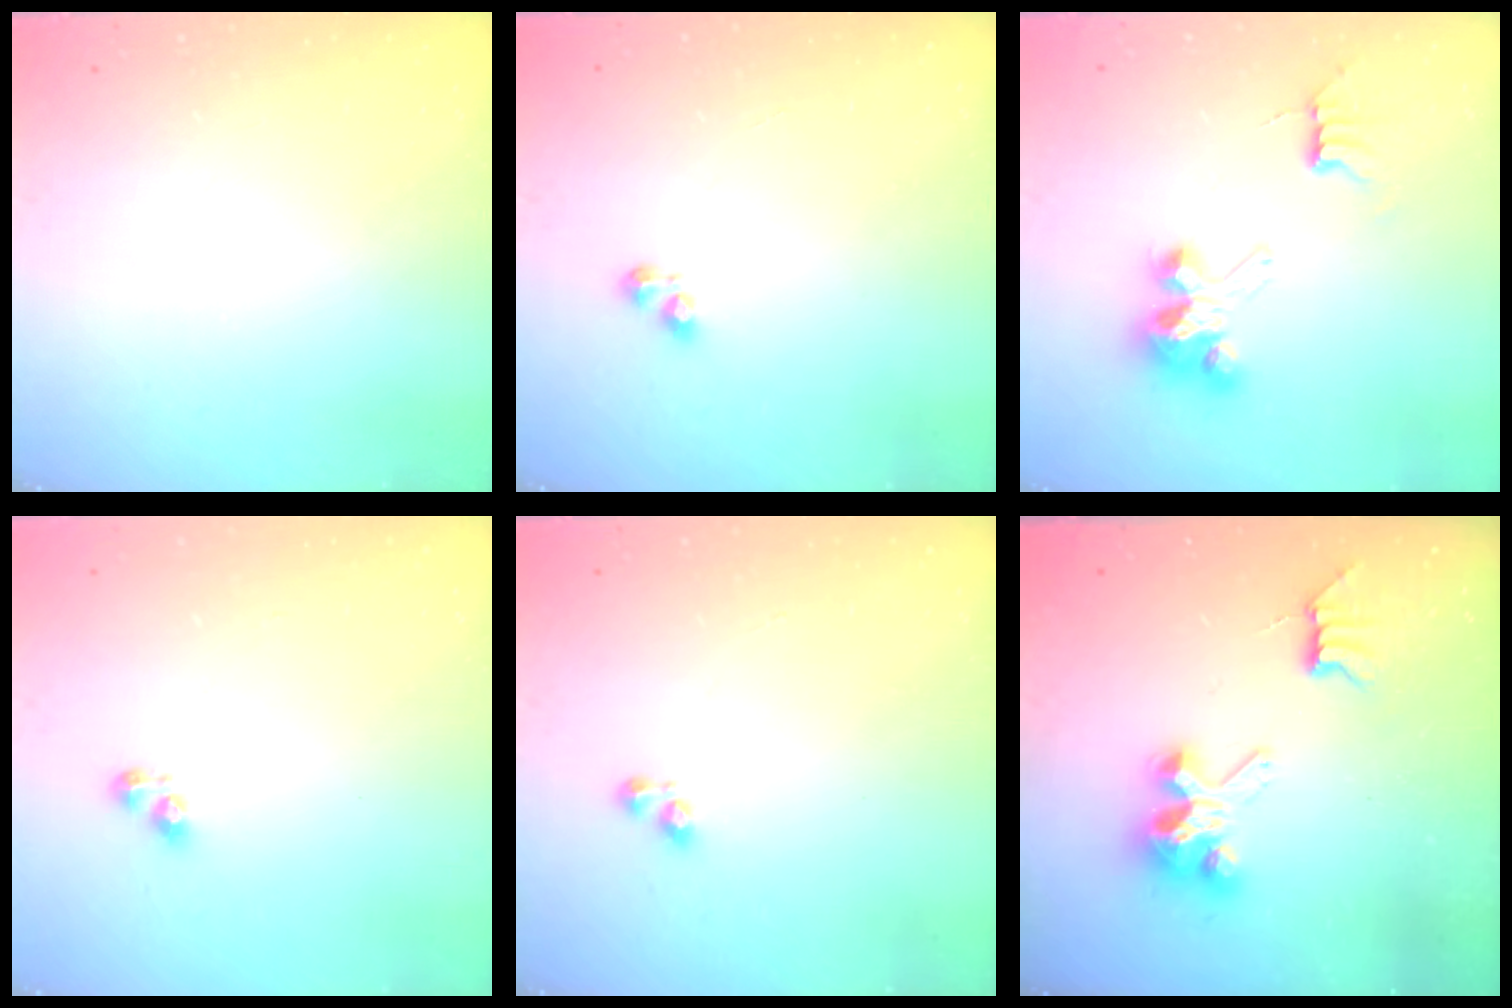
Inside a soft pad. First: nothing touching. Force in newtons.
{"total": 2.4, "press": 2.4, "slide": 0.3}
{"total": 7.5, "press": 7.5, "slide": 0.6}
{"total": 3.4, "press": 3.4, "slide": 0.3}
{"total": 2.4, "press": 2.3, "slide": 0.6}
{"total": 7.8, "press": 7.7, "slide": 0.5}